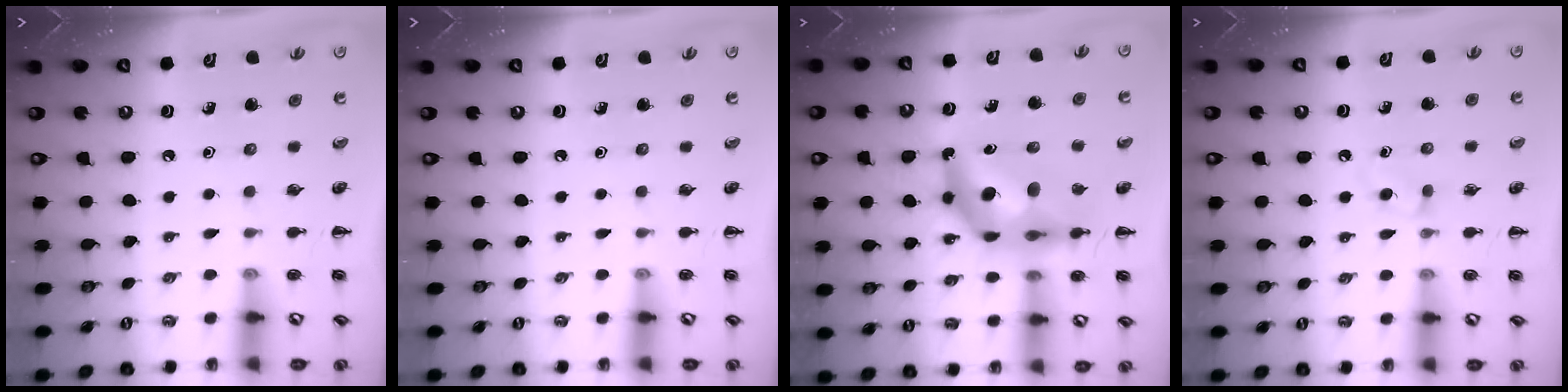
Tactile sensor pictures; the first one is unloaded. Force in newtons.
{"total": 0.0}
{"total": 13.1, "press": 12.5, "slide": 4.0}
{"total": 2.9, "press": 2.6, "slide": 1.3}